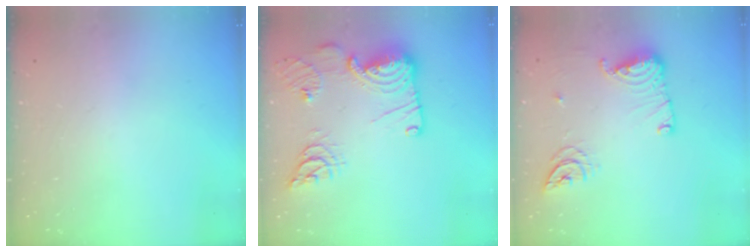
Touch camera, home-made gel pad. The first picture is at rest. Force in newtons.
{"total": 18.8, "press": 18.6, "slide": 2.3}
{"total": 12.2, "press": 12.1, "slide": 1.2}